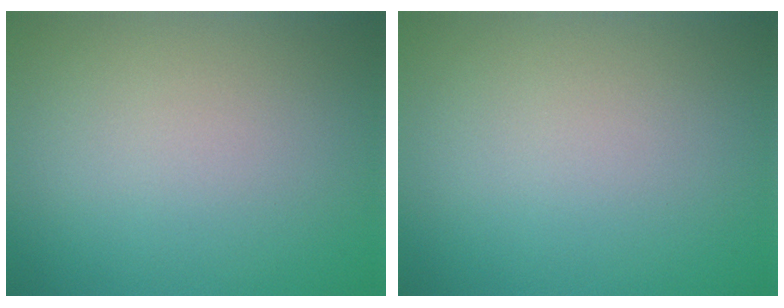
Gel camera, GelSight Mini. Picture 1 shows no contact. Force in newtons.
{"total": 0.0}